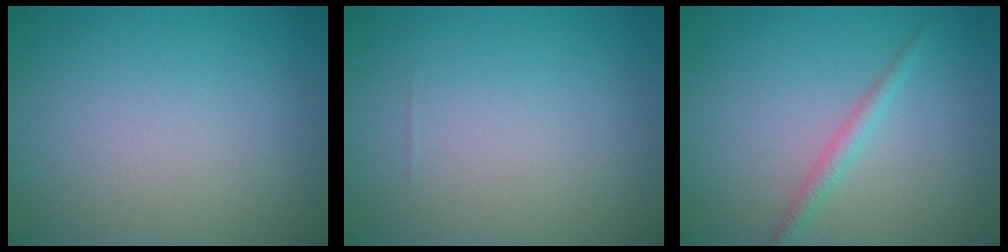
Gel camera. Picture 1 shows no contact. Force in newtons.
{"total": 0.0}
{"total": 1.5, "press": 1.5, "slide": 0.0}